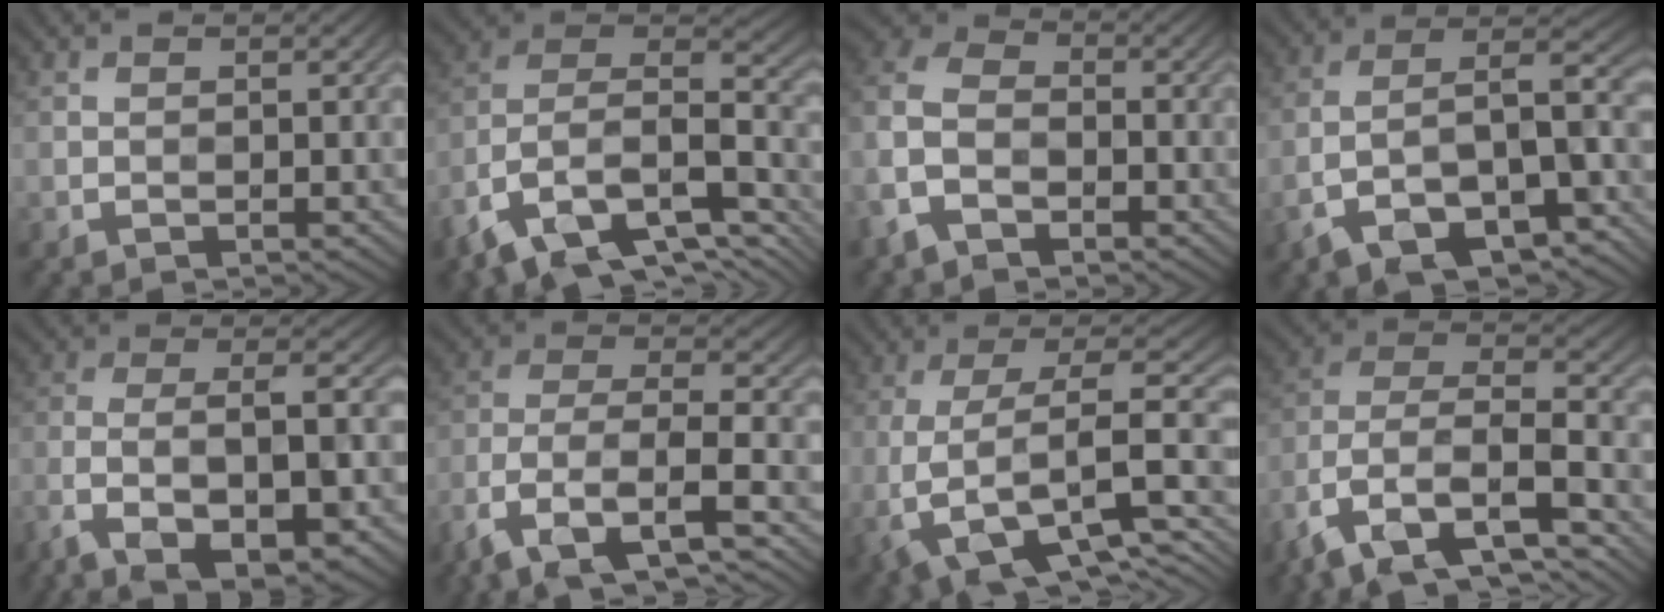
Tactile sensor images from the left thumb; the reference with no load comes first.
{"total": 16.4, "force": [-8.4, 9.0, 10.8], "torque": [-0.261, -0.036, -0.136]}
{"total": 8.6, "force": [-4.0, 5.6, 5.2], "torque": [-0.140, -0.012, -0.093]}
{"total": 15.2, "force": [-7.9, 5.9, 11.5], "torque": [-0.204, -0.015, -0.135]}
{"total": 13.0, "force": [-7.3, 4.7, 9.7], "torque": [-0.199, -0.016, -0.129]}
{"total": 12.0, "force": [-7.8, 4.6, 7.9], "torque": [-0.170, -0.008, -0.153]}
{"total": 12.1, "force": [-3.4, 5.3, 10.4], "torque": [-0.206, -0.009, -0.056]}
{"total": 15.6, "force": [-9.3, 8.1, 9.7], "torque": [-0.254, -0.031, -0.147]}